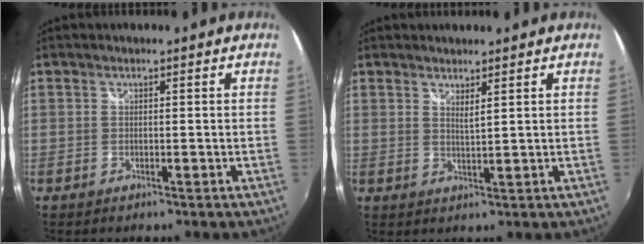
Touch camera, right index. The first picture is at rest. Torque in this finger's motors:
{"motor_torque": [-0.20, 0.00, -0.04, -0.01]}